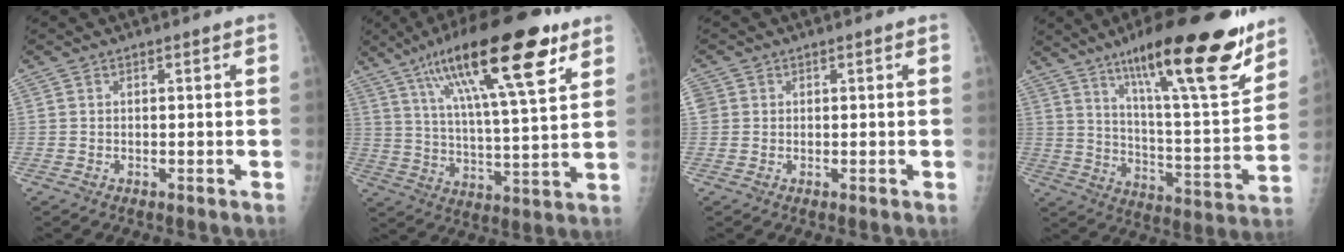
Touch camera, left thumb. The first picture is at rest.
{"total": 23.3, "force": [12.6, 5.6, 18.8], "torque": [-0.302, -0.023, 0.211]}
{"total": 2.0, "force": [0.4, 1.9, 0.5], "torque": [0.001, 0.002, 0.008]}
{"total": 25.0, "force": [16.2, 4.8, 18.5], "torque": [-0.260, -0.070, 0.259]}